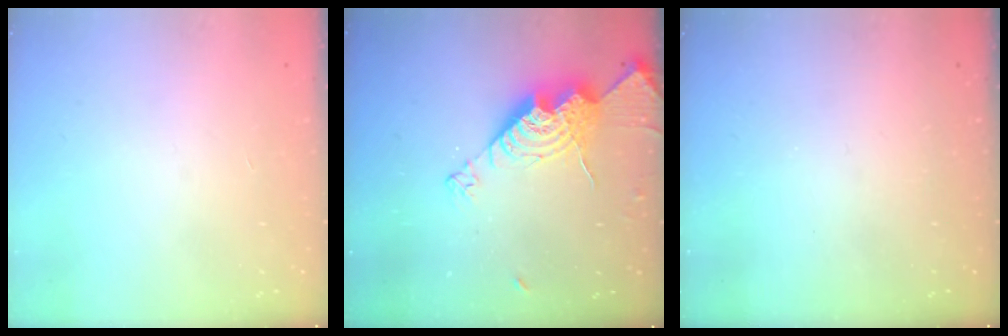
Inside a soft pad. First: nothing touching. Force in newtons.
{"total": 15.6, "press": 15.6, "slide": 1.5}
{"total": 0.0}